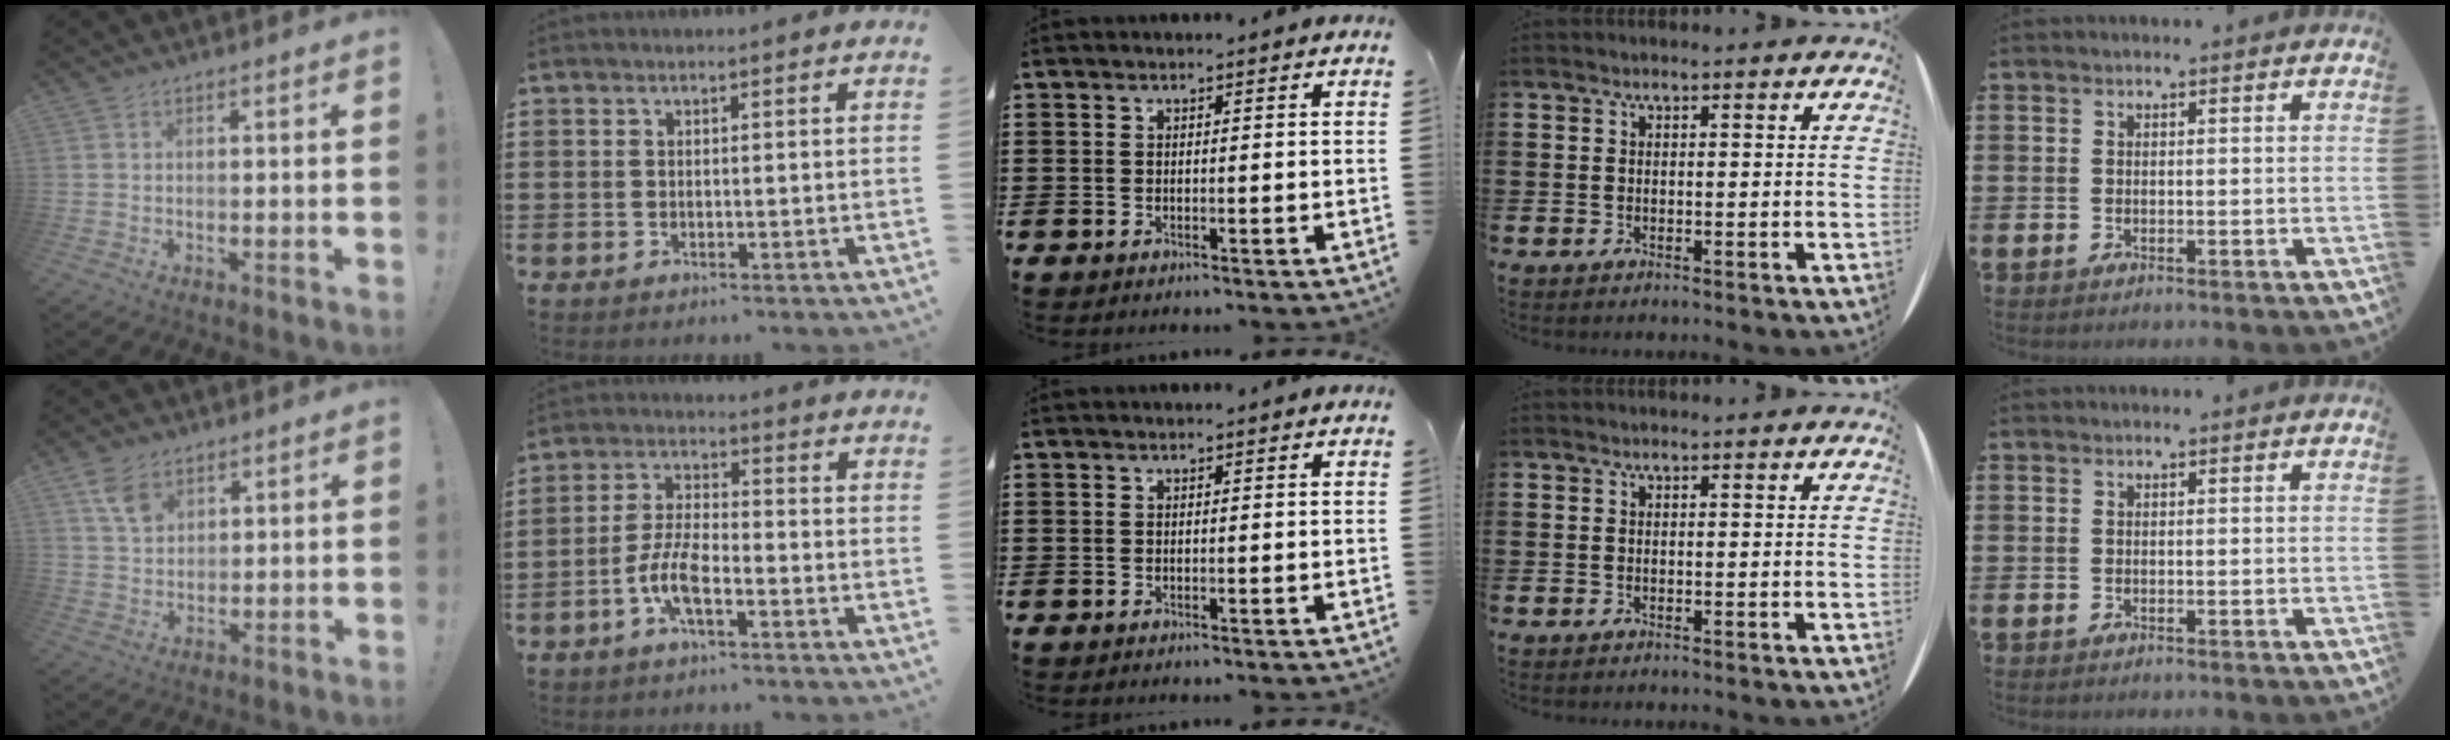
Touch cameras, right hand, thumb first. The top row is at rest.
{"thumb": {"total": 6.7, "force": [3.7, 4.5, 3.3], "torque": [-0.056, -0.013, 0.072]}, "index": {"total": 6.9, "force": [-3.1, 2.2, 5.7], "torque": [-0.137, -0.008, -0.062]}}